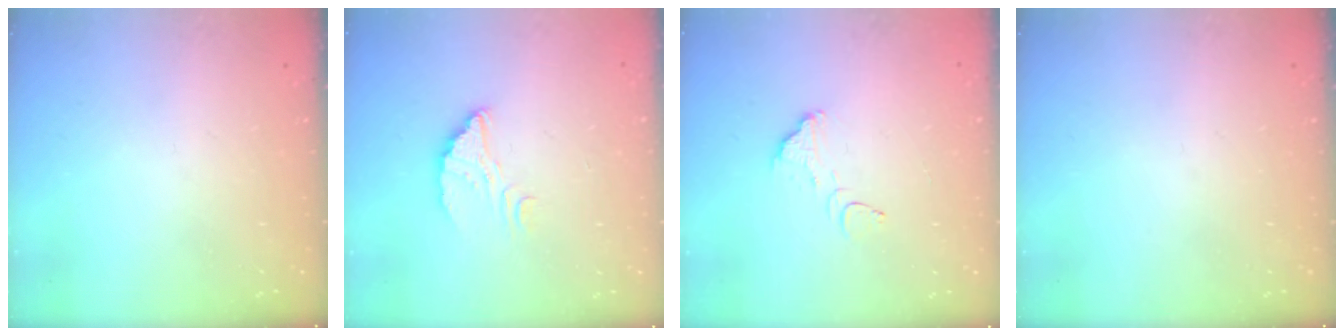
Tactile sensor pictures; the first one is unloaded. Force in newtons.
{"total": 4.4, "press": 4.4, "slide": 0.3}
{"total": 2.9, "press": 2.9, "slide": 0.1}
{"total": 0.0}